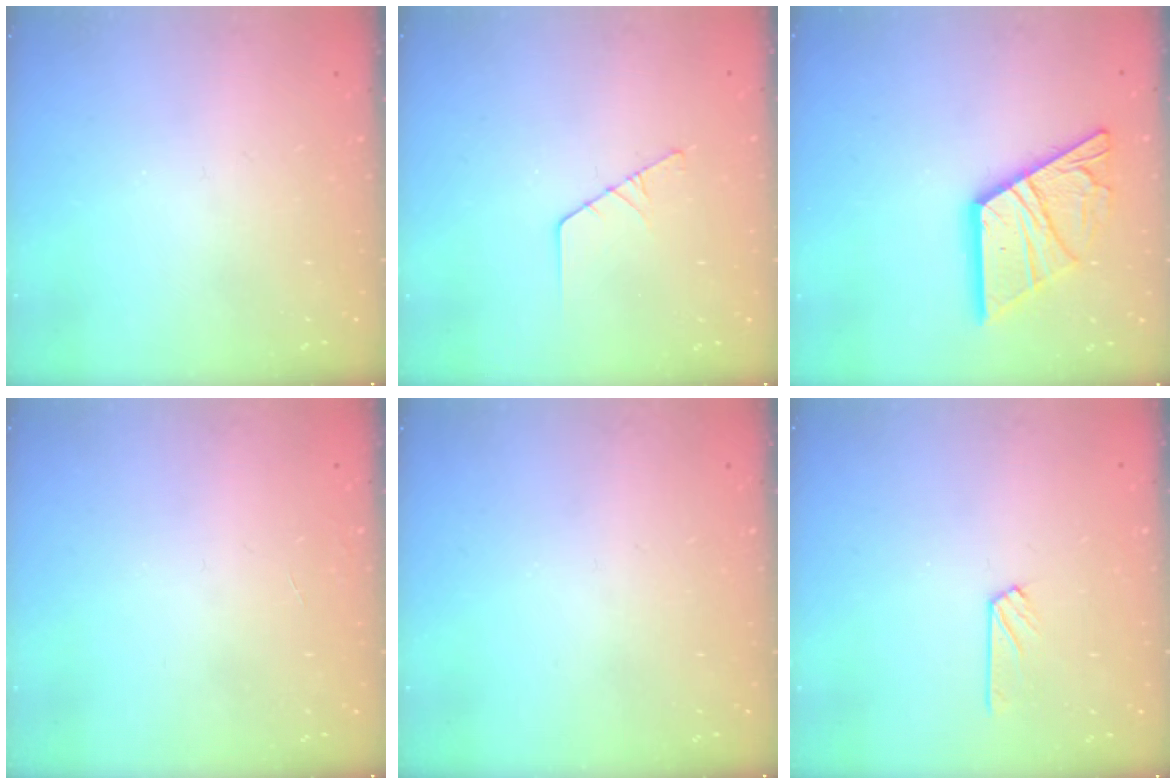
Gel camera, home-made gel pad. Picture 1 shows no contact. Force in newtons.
{"total": 2.9, "press": 2.9, "slide": 0.3}
{"total": 18.9, "press": 18.8, "slide": 1.8}
{"total": 0.0}
{"total": 0.0}
{"total": 3.0, "press": 3.0, "slide": 0.3}